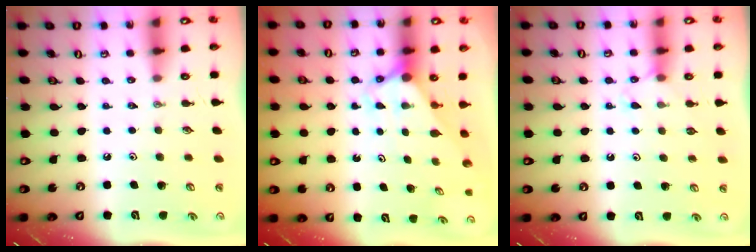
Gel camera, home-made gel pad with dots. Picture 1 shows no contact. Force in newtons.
{"total": 2.9, "press": 2.9, "slide": 0.0}
{"total": 5.4, "press": 5.4, "slide": 0.6}